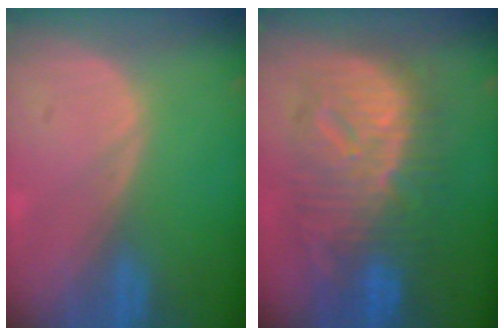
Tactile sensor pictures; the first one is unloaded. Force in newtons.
{"total": 12.1, "press": 12.0, "slide": 1.2}